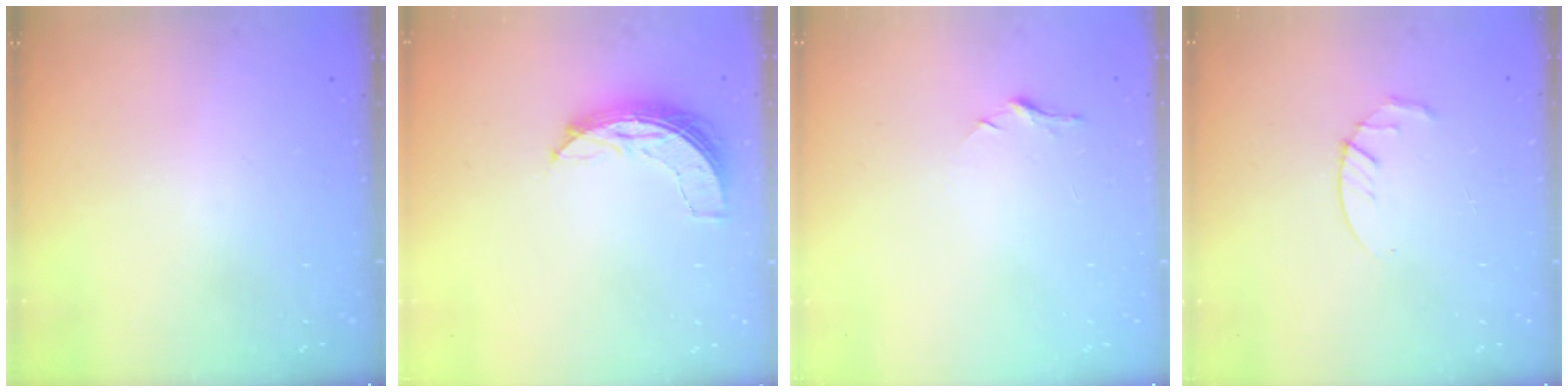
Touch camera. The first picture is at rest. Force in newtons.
{"total": 6.8, "press": 6.8, "slide": 0.6}
{"total": 5.7, "press": 5.6, "slide": 0.6}
{"total": 3.0, "press": 2.9, "slide": 0.5}